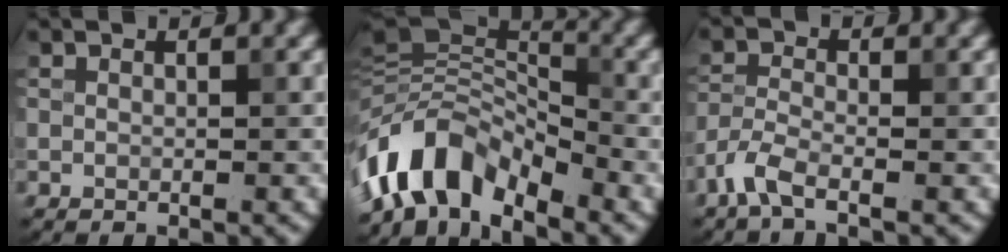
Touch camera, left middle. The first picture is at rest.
{"total": 8.8, "force": [-5.2, 4.6, 5.4], "torque": [-0.084, 0.010, -0.108]}
{"total": 2.9, "force": [-2.0, 0.8, 1.9], "torque": [-0.050, -0.003, -0.054]}